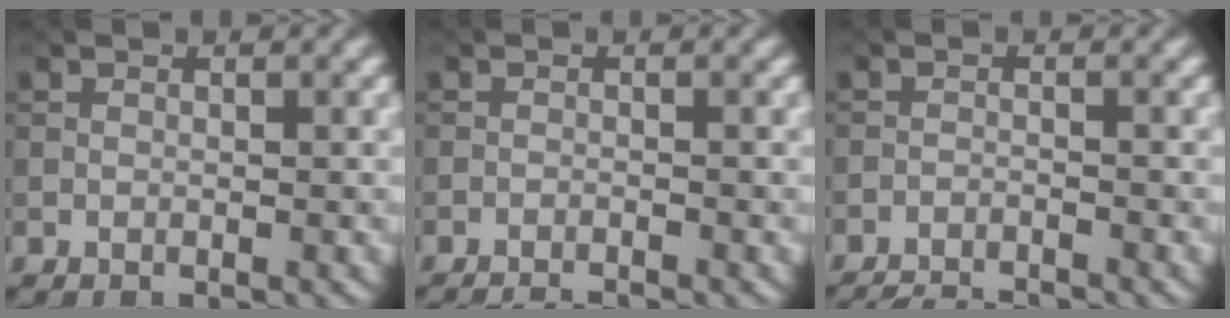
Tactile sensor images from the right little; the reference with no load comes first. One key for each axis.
{"total": 2.3, "fx": -2.0, "fy": 0.2, "fz": 1.0, "tx": -0.017, "ty": -0.001, "tz": -0.039}
{"total": 4.4, "fx": -4.2, "fy": 0.5, "fz": 1.1, "tx": -0.024, "ty": -0.015, "tz": -0.073}